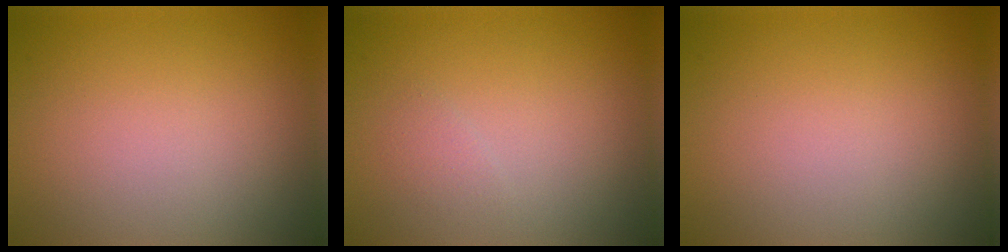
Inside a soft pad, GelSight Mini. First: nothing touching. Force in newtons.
{"total": 0.8, "press": 0.8, "slide": 0.1}
{"total": 0.0}